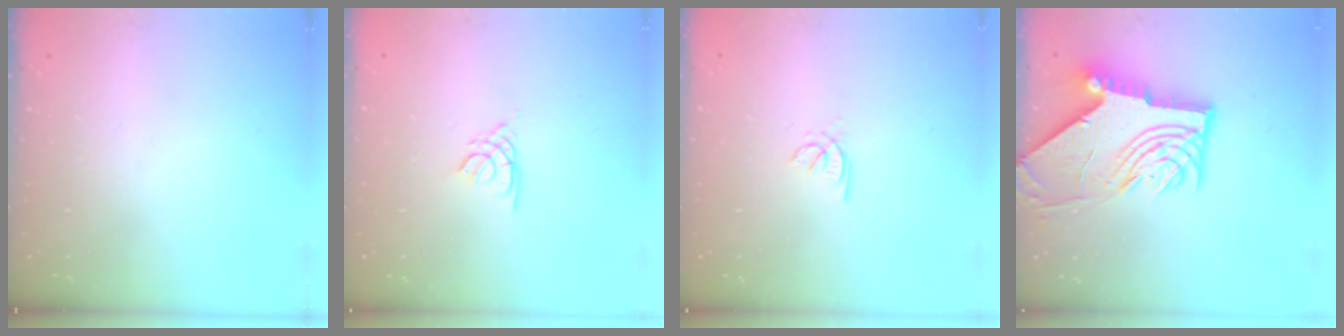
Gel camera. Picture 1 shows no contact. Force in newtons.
{"total": 2.1, "press": 2.1, "slide": 0.4}
{"total": 1.7, "press": 1.6, "slide": 0.4}
{"total": 17.8, "press": 17.7, "slide": 1.9}